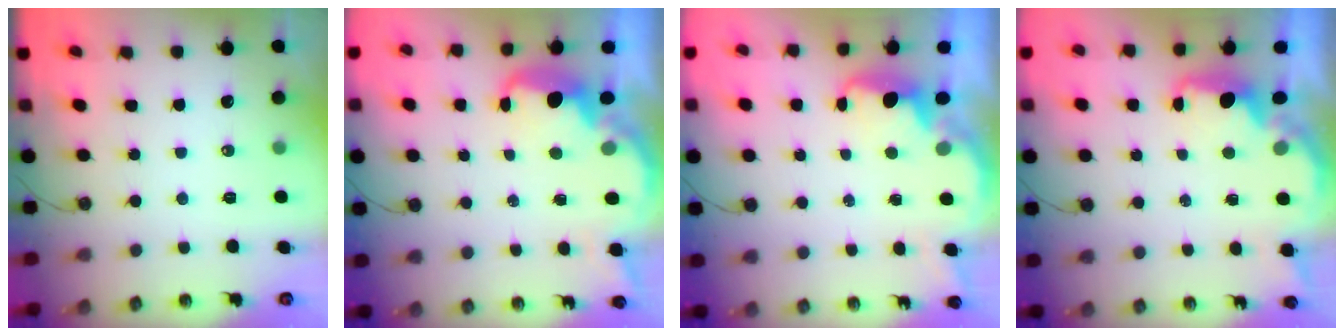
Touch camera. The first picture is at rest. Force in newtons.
{"total": 5.6, "press": 5.6, "slide": 0.8}
{"total": 2.8, "press": 2.8, "slide": 0.6}
{"total": 2.2, "press": 2.0, "slide": 0.8}